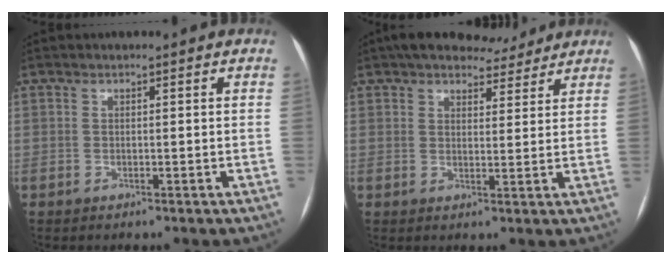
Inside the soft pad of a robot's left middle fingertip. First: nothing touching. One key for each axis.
{"total": 9.5, "fx": 8.4, "fy": 3.3, "fz": 3.1, "tx": -0.030, "ty": 0.013, "tz": 0.110}